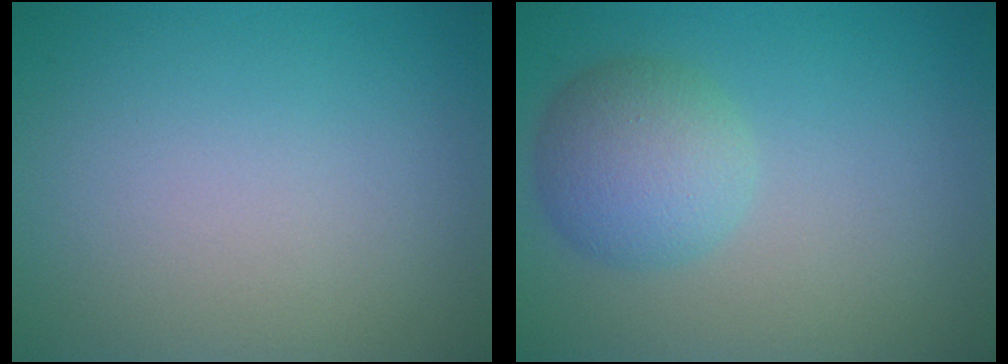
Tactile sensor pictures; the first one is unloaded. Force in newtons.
{"total": 4.2, "press": 4.2, "slide": 0.1}